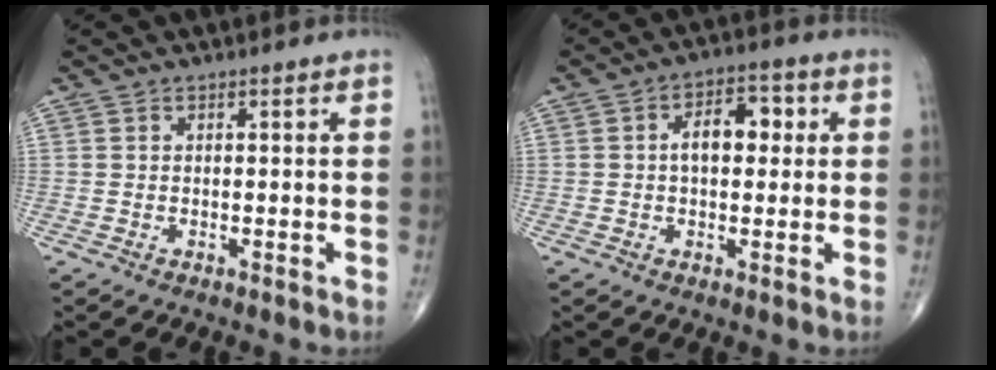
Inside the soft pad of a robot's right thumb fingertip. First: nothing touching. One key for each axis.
{"total": 7.3, "fx": 0.9, "fy": 4.4, "fz": 5.7, "tx": -0.064, "ty": 0.022, "tz": 0.009}